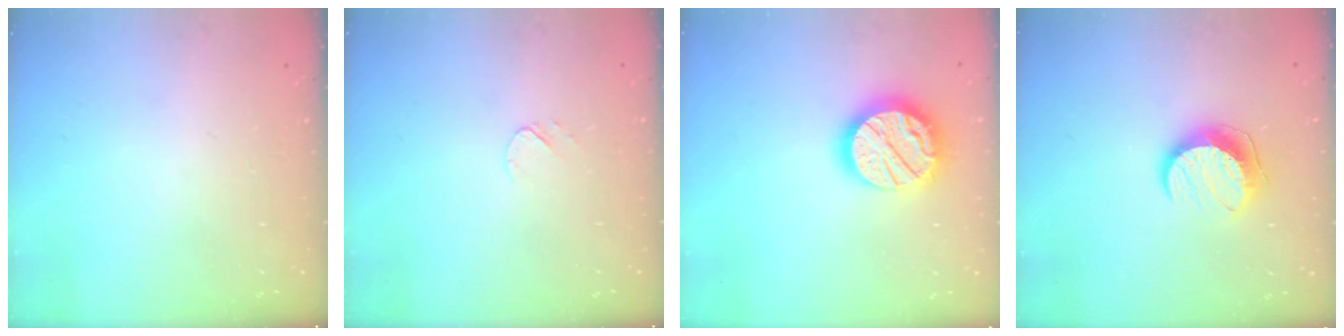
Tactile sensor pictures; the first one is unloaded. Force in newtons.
{"total": 3.7, "press": 3.7, "slide": 0.5}
{"total": 18.7, "press": 18.7, "slide": 1.4}
{"total": 10.0, "press": 10.0, "slide": 0.4}